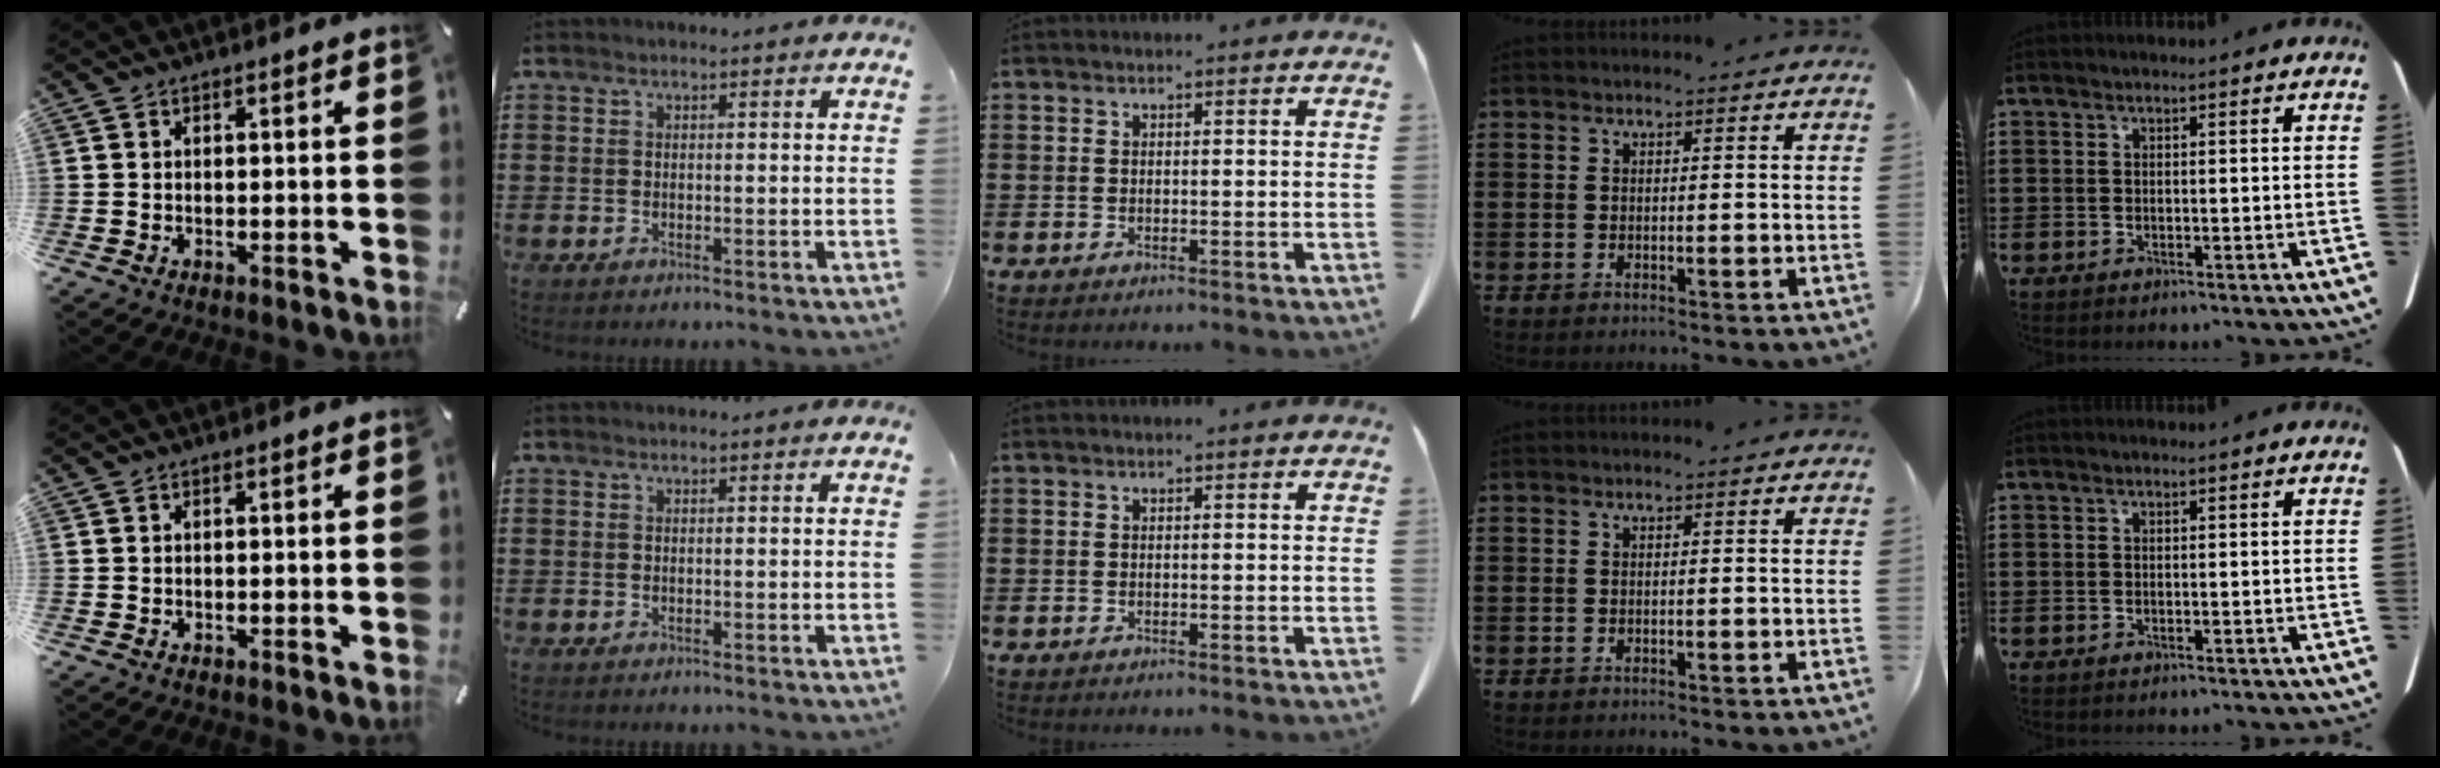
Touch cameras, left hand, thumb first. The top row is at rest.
{}